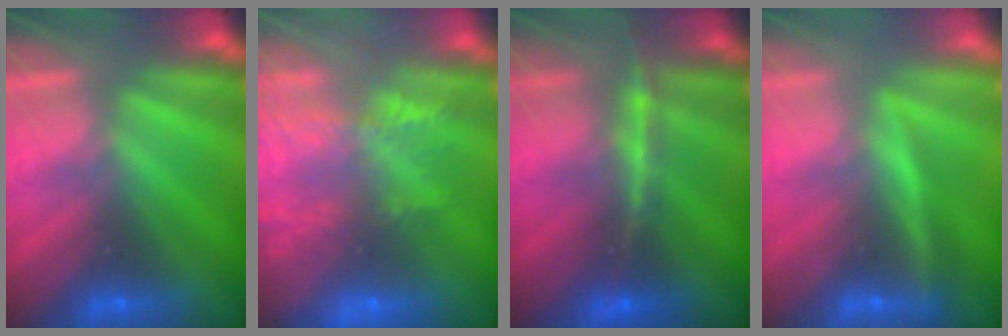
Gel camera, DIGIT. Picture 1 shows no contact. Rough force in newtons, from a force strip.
{"total": 5.7}
{"total": 2.4}
{"total": 2.9}